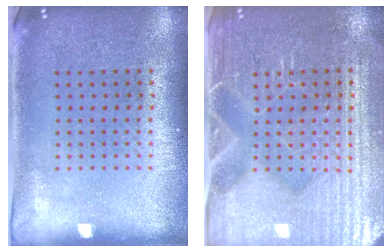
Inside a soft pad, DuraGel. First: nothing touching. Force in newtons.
{"total": 4.7, "press": 4.4, "slide": 1.4}